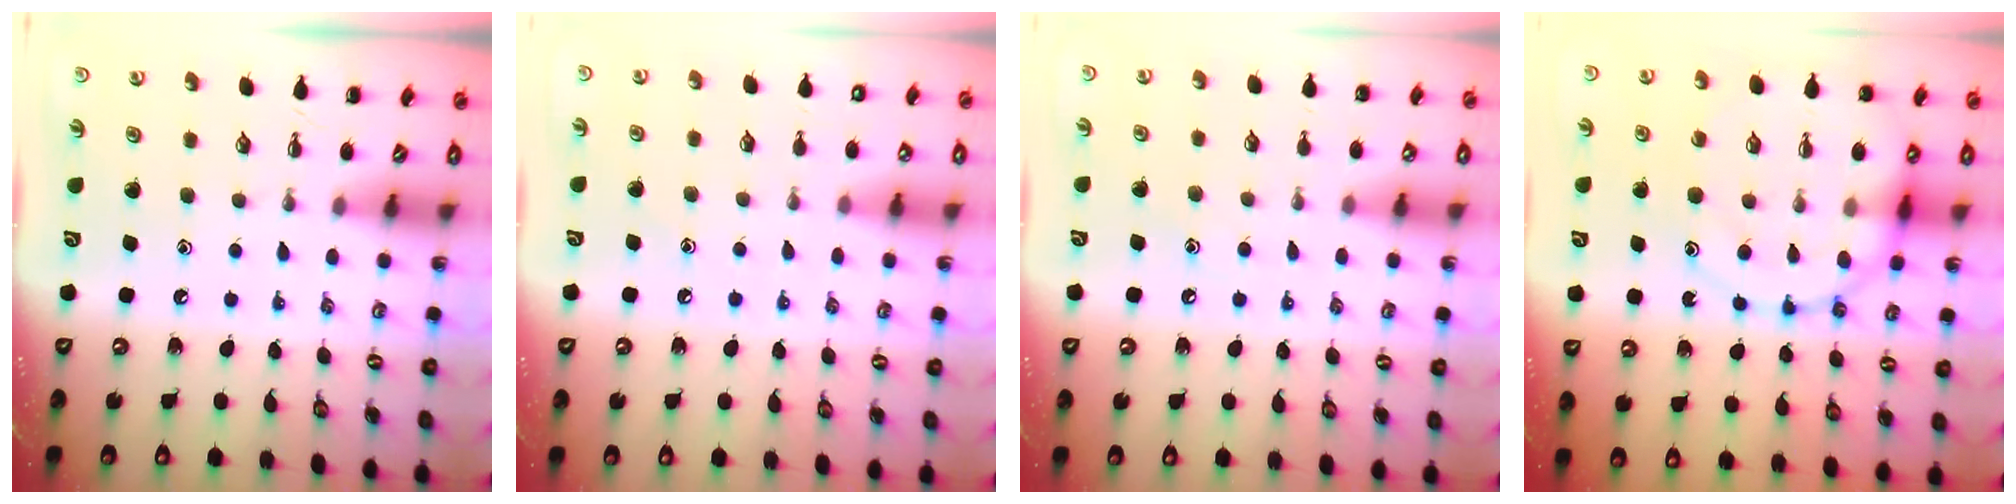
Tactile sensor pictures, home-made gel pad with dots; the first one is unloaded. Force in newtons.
{"total": 7.0, "press": 6.7, "slide": 1.9}
{"total": 7.4, "press": 7.2, "slide": 1.9}
{"total": 16.6, "press": 16.4, "slide": 2.7}